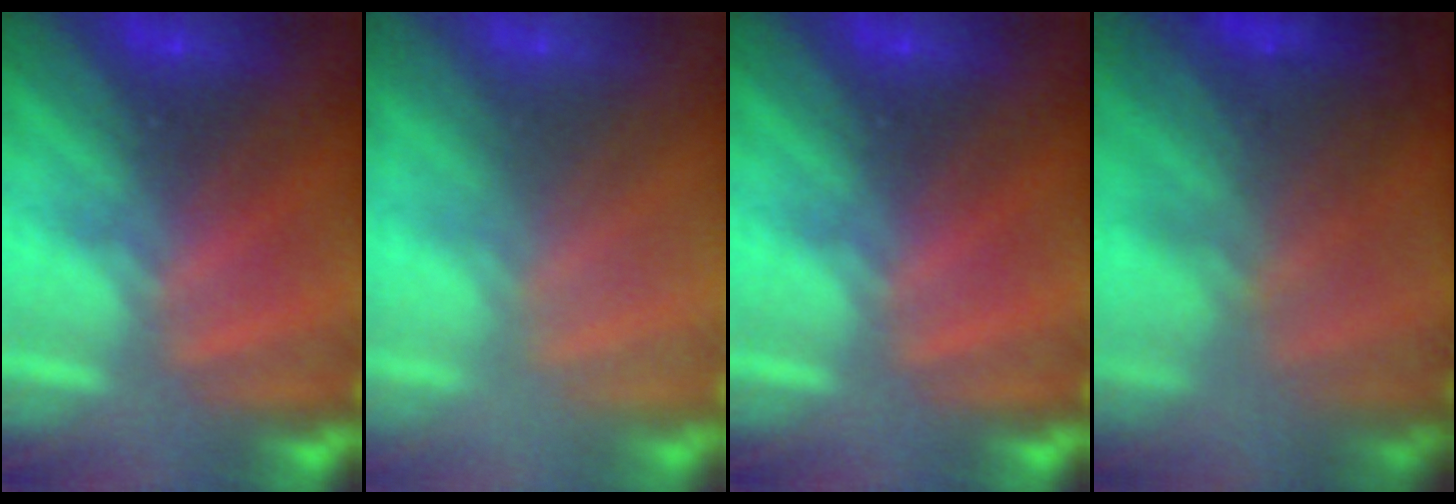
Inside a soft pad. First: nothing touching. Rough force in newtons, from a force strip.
{"total": 3.1}
{"total": 0.0}
{"total": 7.9}